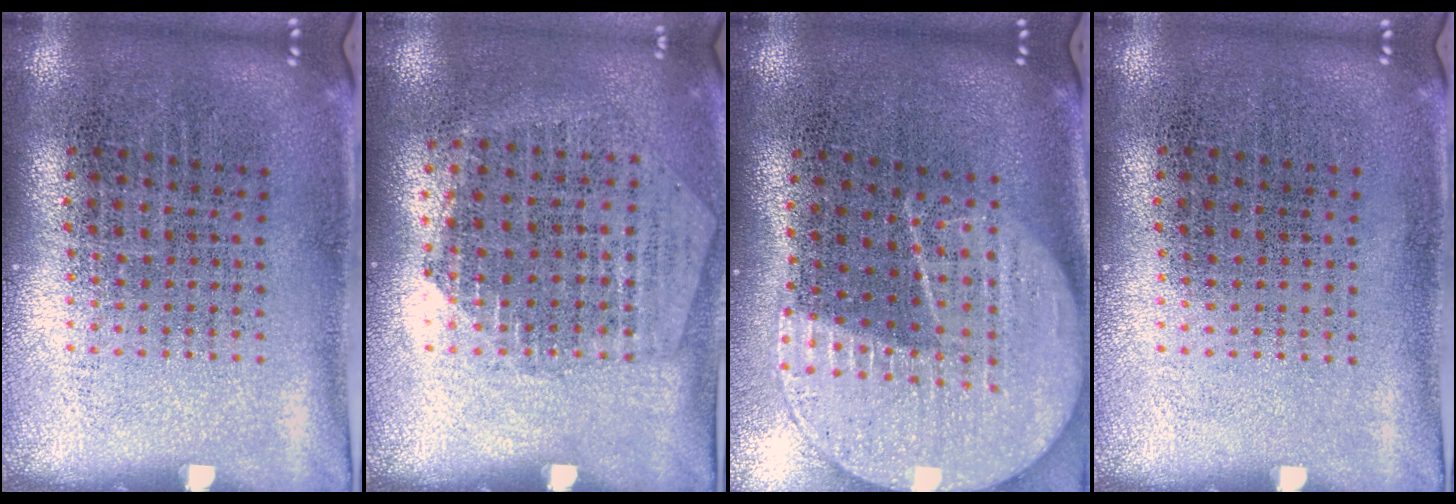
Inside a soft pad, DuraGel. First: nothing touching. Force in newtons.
{"total": 1.3, "press": 1.2, "slide": 0.5}
{"total": 2.2, "press": 2.0, "slide": 1.1}
{"total": 0.0}